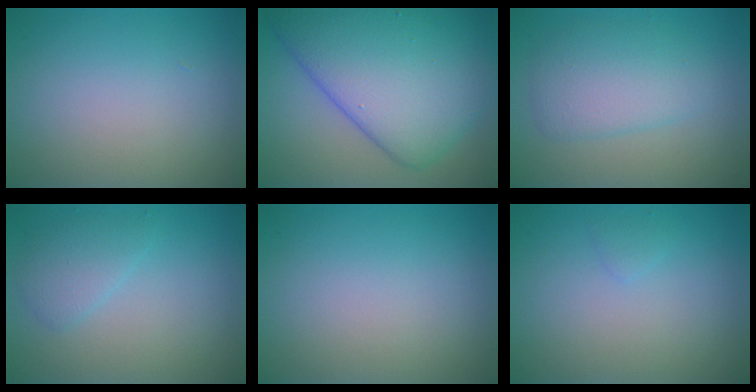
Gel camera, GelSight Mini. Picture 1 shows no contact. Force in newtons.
{"total": 11.6, "press": 11.6, "slide": 0.3}
{"total": 3.9, "press": 3.9, "slide": 0.0}
{"total": 2.0, "press": 2.0, "slide": 0.1}
{"total": 0.0}
{"total": 0.6, "press": 0.6, "slide": 0.1}